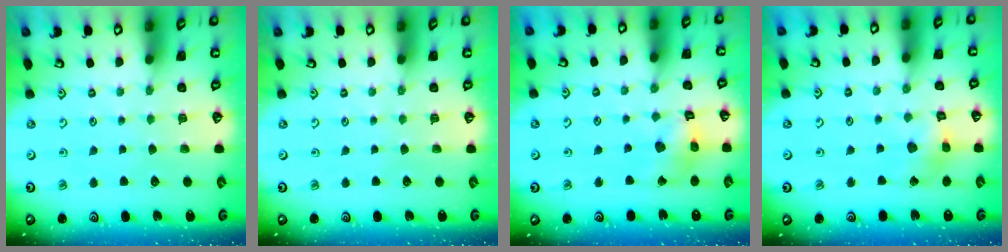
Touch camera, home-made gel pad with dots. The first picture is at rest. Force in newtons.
{"total": 0.0}
{"total": 10.1, "press": 10.1, "slide": 1.1}
{"total": 6.3, "press": 6.3, "slide": 0.5}